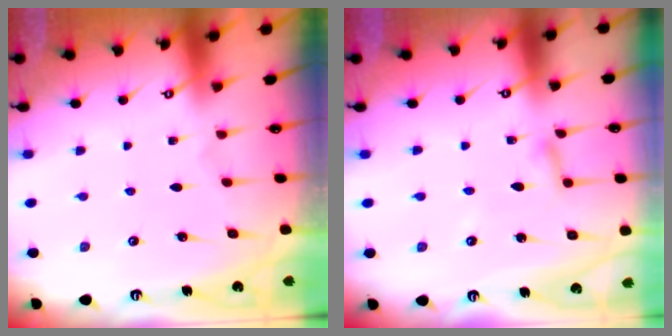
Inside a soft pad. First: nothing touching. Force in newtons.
{"total": 2.7, "press": 2.7, "slide": 0.1}